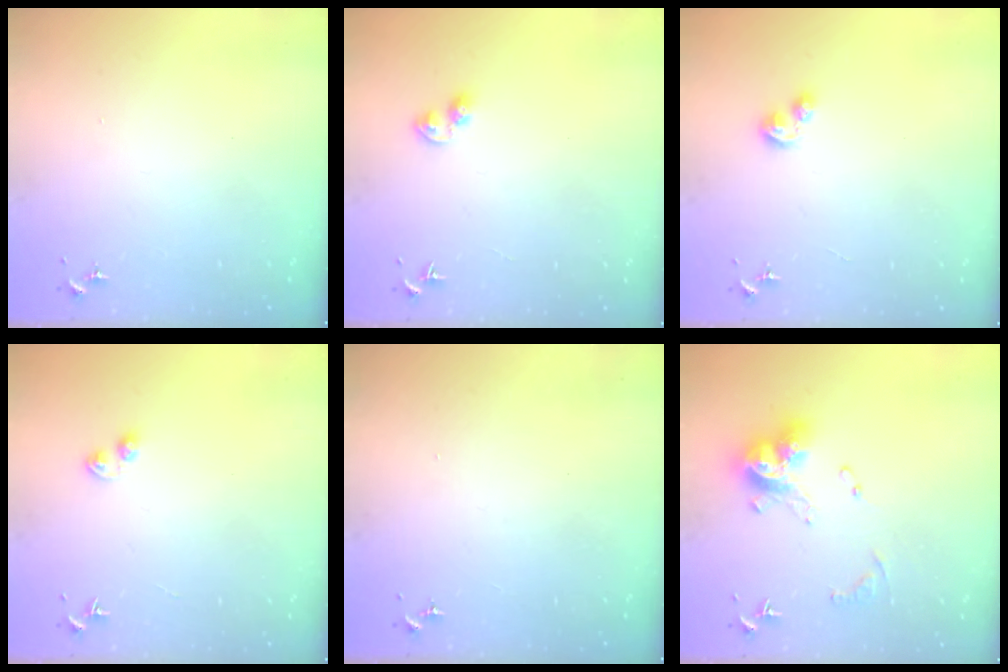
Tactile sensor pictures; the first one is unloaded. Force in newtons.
{"total": 5.0, "press": 5.0, "slide": 0.5}
{"total": 3.1, "press": 3.1, "slide": 0.3}
{"total": 2.7, "press": 2.7, "slide": 0.4}
{"total": 0.0}
{"total": 14.4, "press": 14.3, "slide": 1.6}